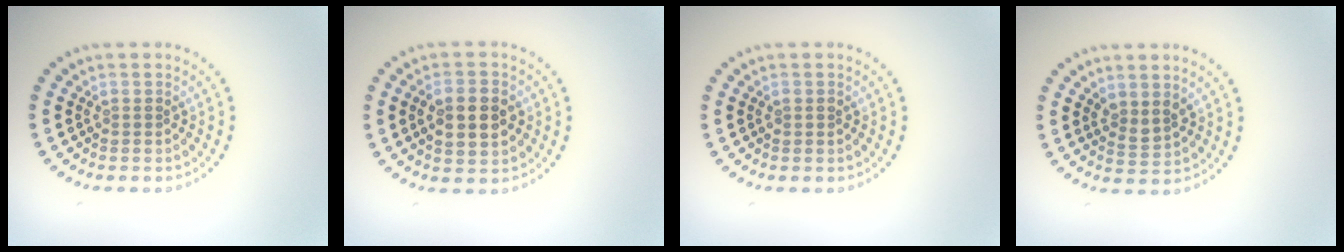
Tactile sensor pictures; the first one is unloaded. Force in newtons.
{"total": 4.5, "press": 4.5, "slide": 0.1}
{"total": 0.9, "press": 0.8, "slide": 0.2}
{"total": 1.7, "press": 1.4, "slide": 1.0}